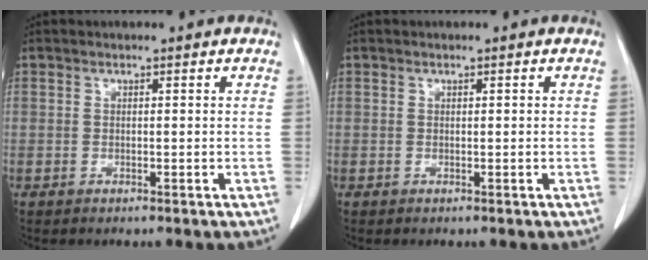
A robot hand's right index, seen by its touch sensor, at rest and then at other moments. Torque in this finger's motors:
{"motor_torque": [-0.04, 0.01, 0.07, 0.02]}